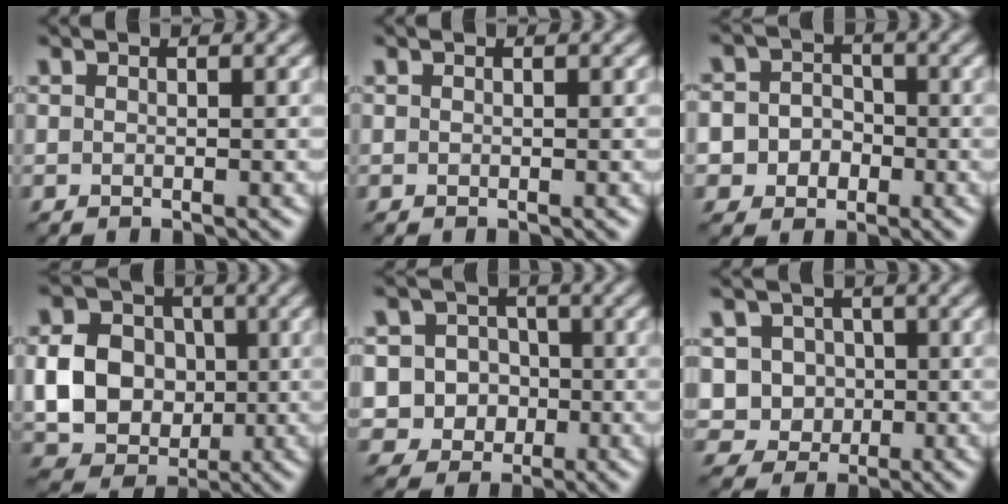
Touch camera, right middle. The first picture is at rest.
{"total": 0.0}
{"total": 5.4, "force": [-1.2, 5.0, 1.7], "torque": [-0.013, 0.016, -0.049]}
{"total": 8.2, "force": [-0.4, 7.1, 4.2], "torque": [-0.072, -0.002, -0.017]}
{"total": 5.4, "force": [-0.8, 5.1, 1.4], "torque": [-0.017, 0.021, -0.035]}
{"total": 5.2, "force": [0.2, 4.8, 1.9], "torque": [-0.033, 0.015, -0.006]}